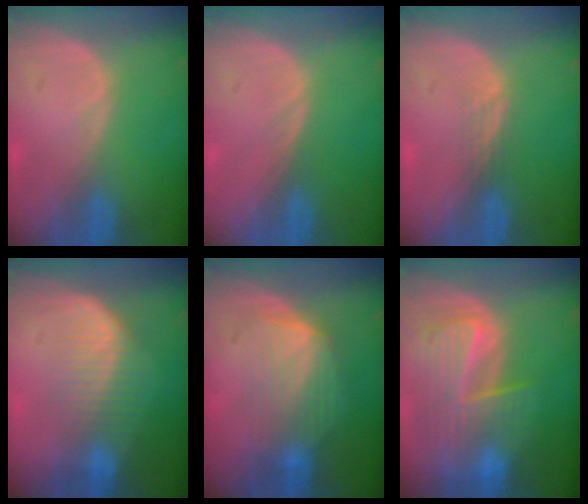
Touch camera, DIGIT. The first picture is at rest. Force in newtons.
{"total": 0.0}
{"total": 1.5, "press": 1.2, "slide": 0.9}
{"total": 6.8, "press": 6.3, "slide": 2.5}
{"total": 6.9, "press": 6.8, "slide": 0.5}
{"total": 10.1, "press": 8.8, "slide": 5.0}